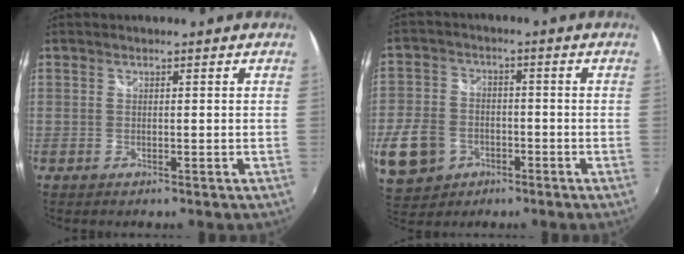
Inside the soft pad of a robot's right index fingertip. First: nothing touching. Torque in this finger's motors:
{"motor_torque": [-0.09, -0.13, -0.41, -0.21]}